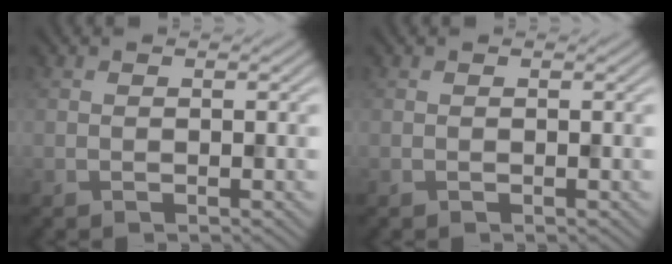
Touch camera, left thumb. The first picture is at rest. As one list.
[{"total": 0.0}]